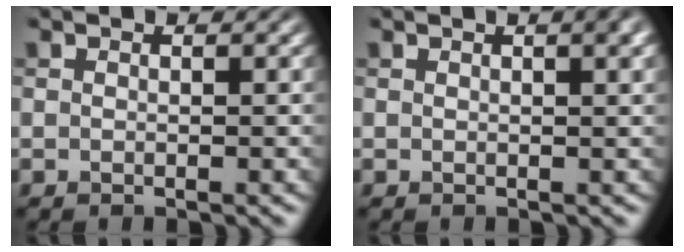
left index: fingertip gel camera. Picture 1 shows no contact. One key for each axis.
{"total": 3.8, "fx": 1.6, "fy": 1.4, "fz": 3.1, "tx": -0.022, "ty": 0.010, "tz": 0.012}